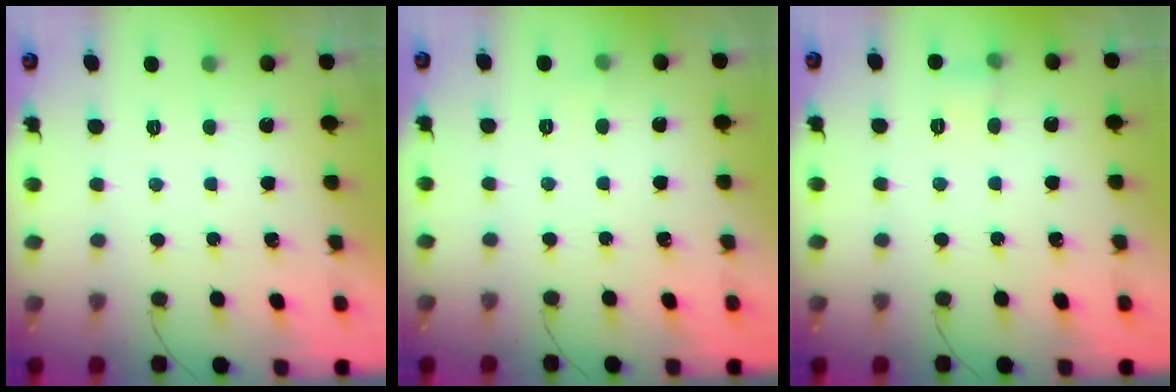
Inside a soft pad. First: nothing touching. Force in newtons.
{"total": 2.5, "press": 2.4, "slide": 1.0}
{"total": 3.8, "press": 3.6, "slide": 1.1}